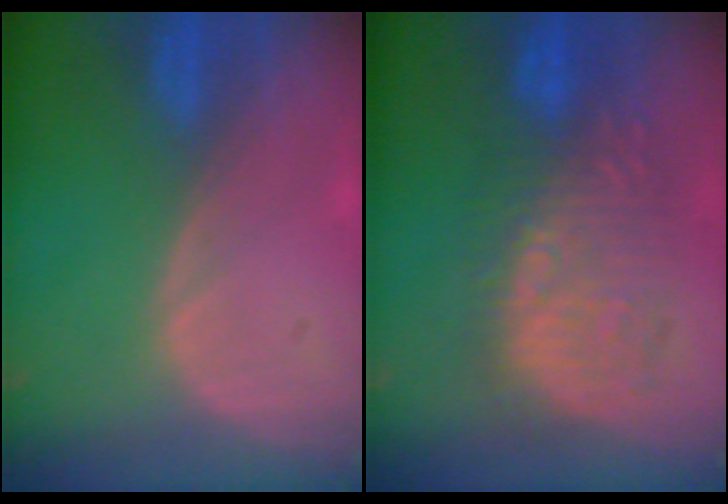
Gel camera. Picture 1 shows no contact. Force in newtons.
{"total": 9.5, "press": 9.4, "slide": 1.0}